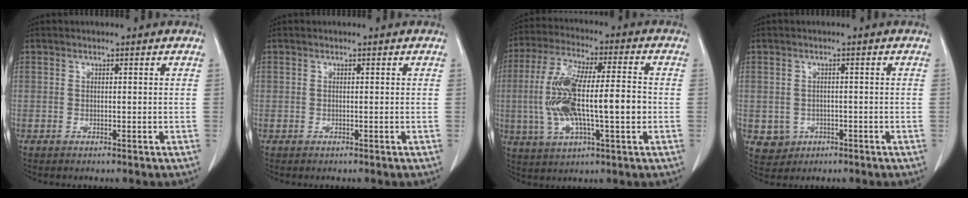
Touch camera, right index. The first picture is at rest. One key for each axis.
{"total": 0.0}
{"total": 15.2, "fx": -1.4, "fy": 3.9, "fz": 14.6, "tx": -0.296, "ty": 0.015, "tz": -0.018}
{"total": 3.7, "fx": -0.9, "fy": 3.5, "fz": 0.5, "tx": -0.001, "ty": 0.007, "tz": -0.003}